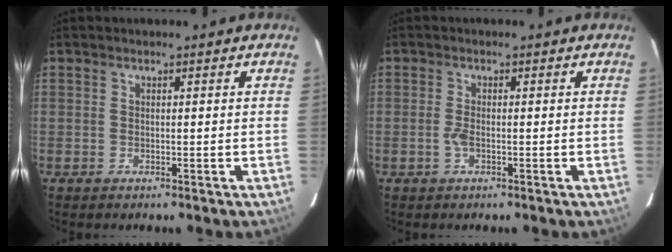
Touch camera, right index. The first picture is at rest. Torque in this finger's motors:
{"motor_torque": [0.30, 0.10, 0.24, 0.06]}